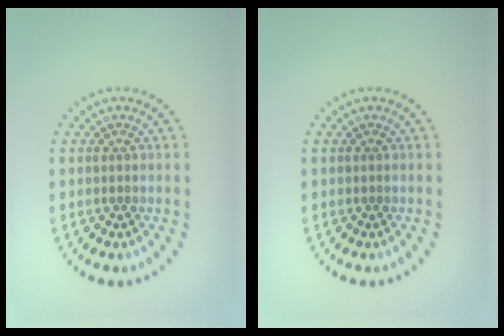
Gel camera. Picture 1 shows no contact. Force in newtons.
{"total": 0.0}